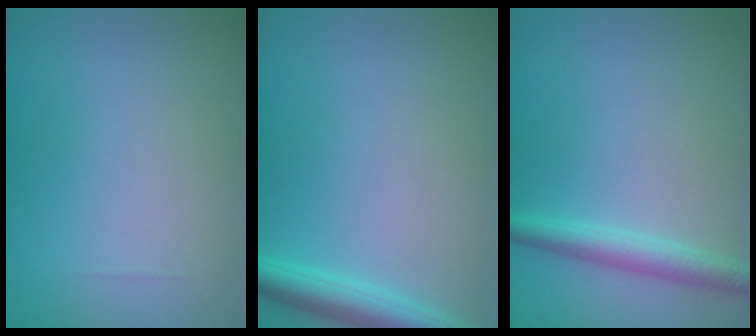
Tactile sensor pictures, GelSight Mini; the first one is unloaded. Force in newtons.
{"total": 3.3, "press": 3.3, "slide": 0.1}
{"total": 2.4, "press": 2.4, "slide": 0.1}